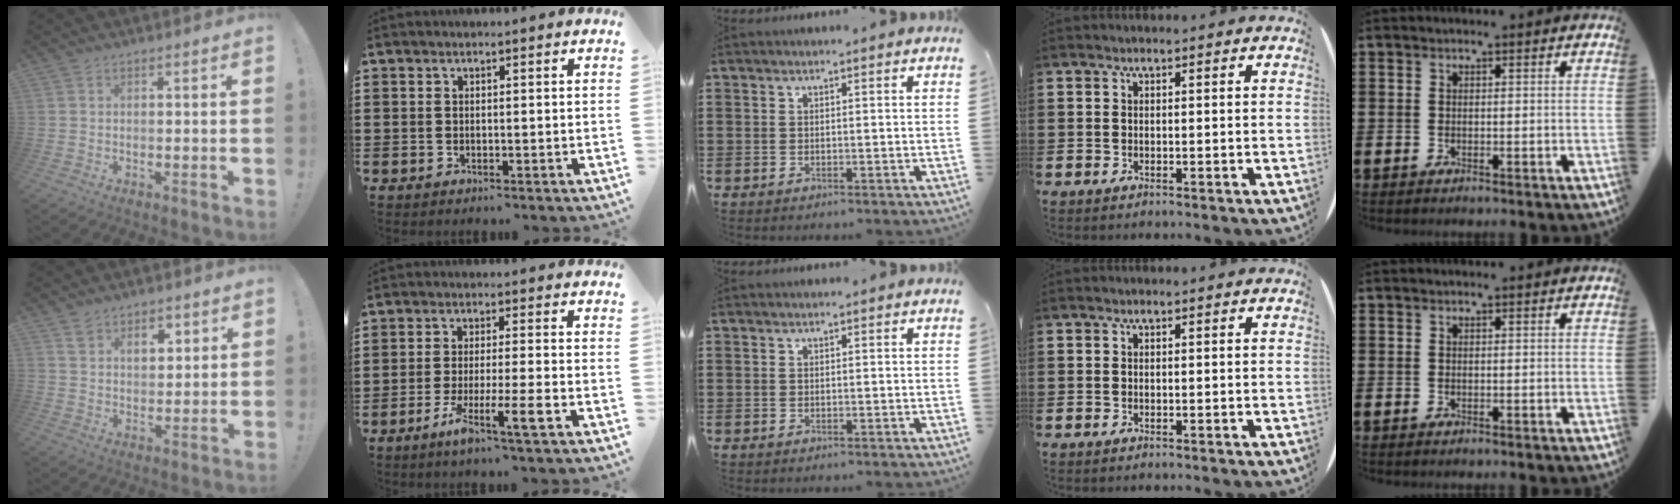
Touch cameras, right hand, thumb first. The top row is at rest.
{"thumb": {"total": 6.5, "force": [4.0, 4.3, 2.9], "torque": [-0.040, -0.018, 0.072]}, "index": {"total": 6.6, "force": [-3.4, -0.1, 5.6], "torque": [-0.104, -0.015, -0.062]}}